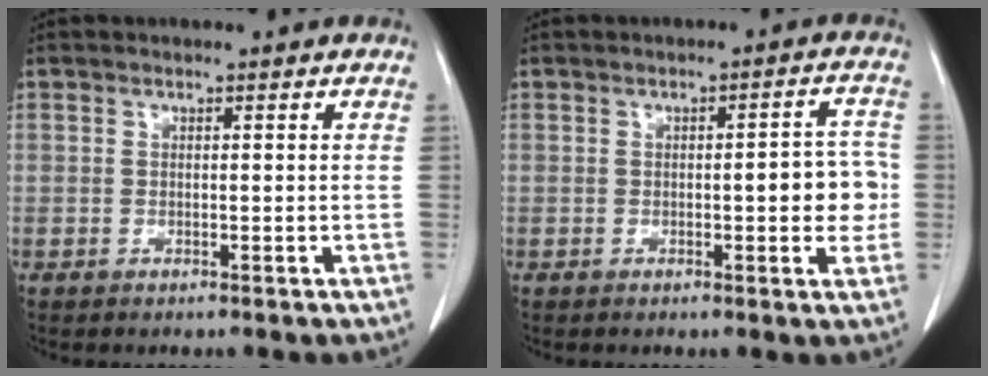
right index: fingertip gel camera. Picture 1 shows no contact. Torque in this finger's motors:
{"motor_torque": [0.53, 0.04, 0.22, 0.04]}